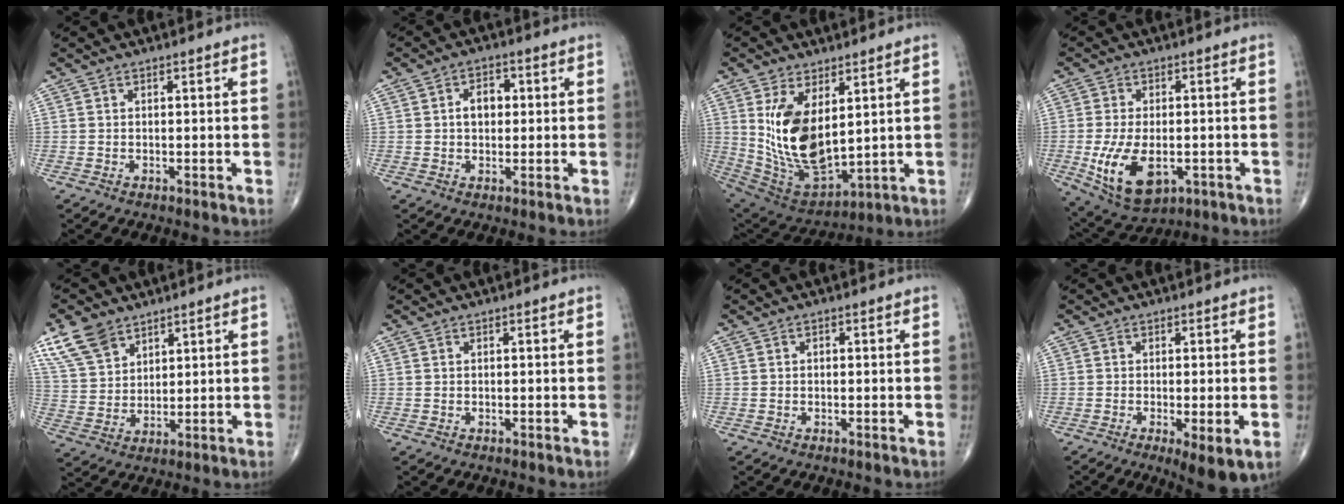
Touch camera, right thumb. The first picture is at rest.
{"total": 4.7, "force": [0.6, 3.4, 3.2], "torque": [-0.038, 0.010, 0.005]}
{"total": 16.2, "force": [3.6, 8.3, 13.4], "torque": [-0.236, -0.025, 0.098]}
{"total": 12.8, "force": [-3.3, 7.1, 10.1], "torque": [-0.183, -0.006, -0.039]}
{"total": 9.3, "force": [6.2, 5.6, 4.1], "torque": [-0.069, -0.018, 0.129]}
{"total": 0.0}
{"total": 0.5, "force": [0.0, 0.4, 0.3], "torque": [-0.002, 0.002, -0.002]}
{"total": 6.5, "force": [-2.2, 1.7, 5.9], "torque": [-0.093, -0.019, -0.032]}